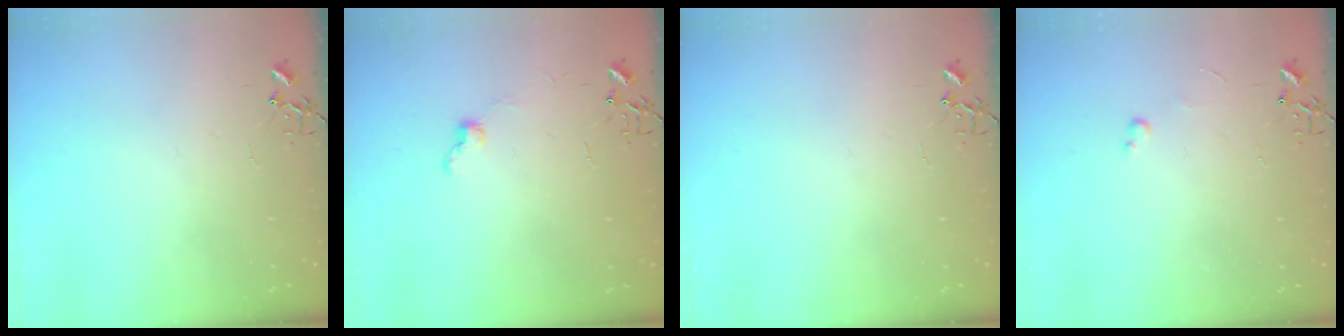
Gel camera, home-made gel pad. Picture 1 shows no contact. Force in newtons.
{"total": 6.6, "press": 6.6, "slide": 0.7}
{"total": 0.0}
{"total": 2.6, "press": 2.6, "slide": 0.4}